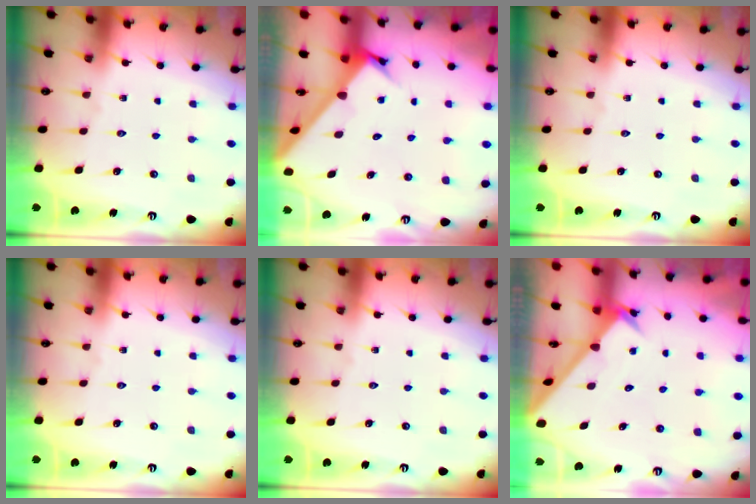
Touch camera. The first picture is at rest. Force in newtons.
{"total": 3.1, "press": 3.1, "slide": 0.3}
{"total": 0.0}
{"total": 0.0}
{"total": 0.0}
{"total": 2.6, "press": 2.6, "slide": 0.2}